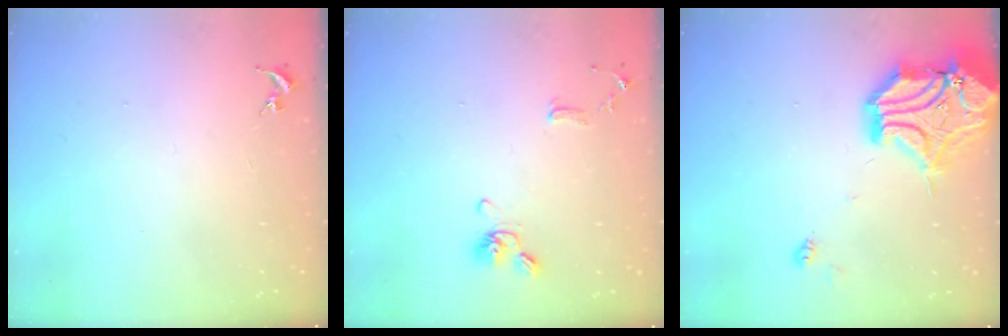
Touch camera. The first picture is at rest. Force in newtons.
{"total": 10.8, "press": 10.6, "slide": 1.9}
{"total": 20.7, "press": 20.5, "slide": 3.1}